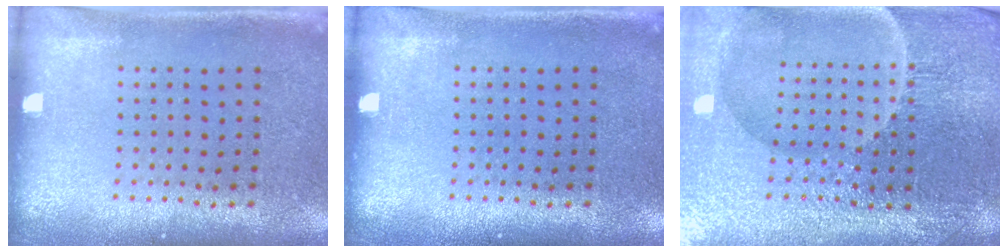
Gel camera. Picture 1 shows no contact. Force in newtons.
{"total": 0.0}
{"total": 4.9, "press": 4.7, "slide": 1.3}